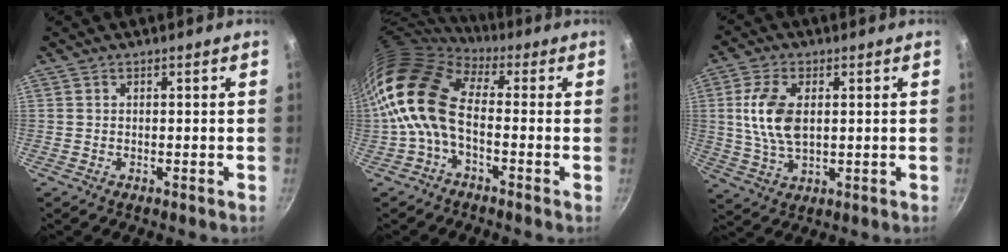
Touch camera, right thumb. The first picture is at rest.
{"total": 12.5, "force": [-1.4, 7.4, 10.0], "torque": [-0.177, 0.027, -0.047]}
{"total": 10.1, "force": [1.5, 5.5, 8.3], "torque": [-0.161, -0.003, 0.030]}